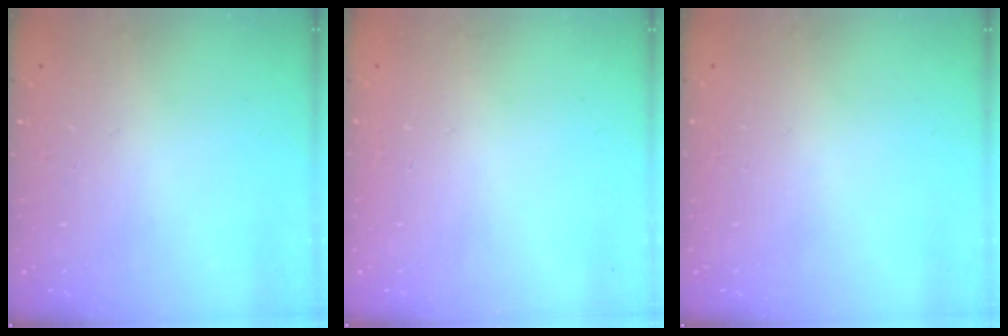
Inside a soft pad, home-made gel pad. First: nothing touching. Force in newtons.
{"total": 0.0}
{"total": 0.0}